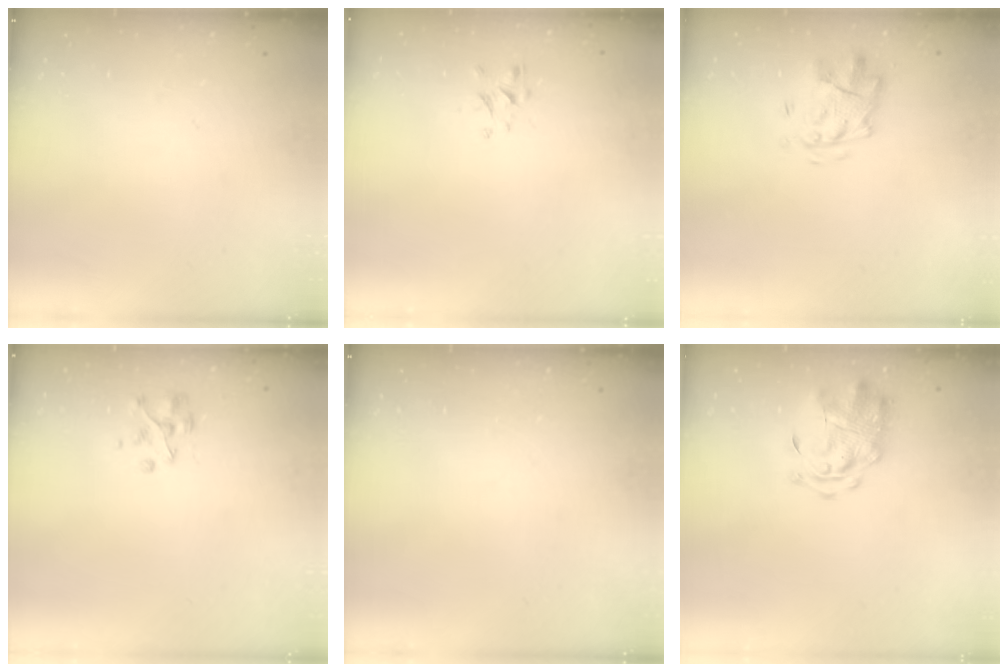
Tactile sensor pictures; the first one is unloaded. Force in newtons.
{"total": 1.3, "press": 1.1, "slide": 0.6}
{"total": 3.7, "press": 3.3, "slide": 1.6}
{"total": 2.8, "press": 2.8, "slide": 0.2}
{"total": 0.0}
{"total": 3.1, "press": 2.9, "slide": 1.0}